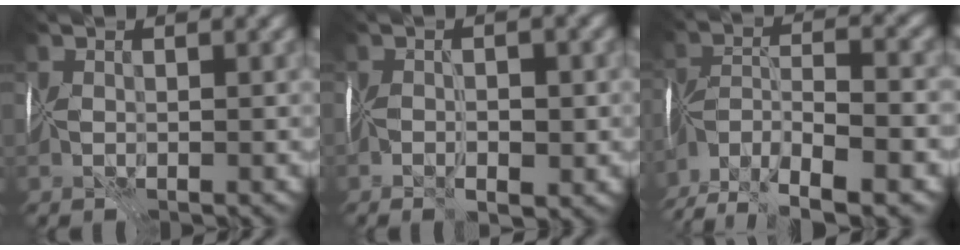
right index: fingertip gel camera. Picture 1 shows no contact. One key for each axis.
{"total": 2.4, "fx": -1.1, "fy": 0.8, "fz": 1.9, "tx": -0.029, "ty": -0.005, "tz": -0.018}
{"total": 8.7, "fx": -6.2, "fy": 2.8, "fz": 5.4, "tx": -0.092, "ty": 0.001, "tz": -0.120}